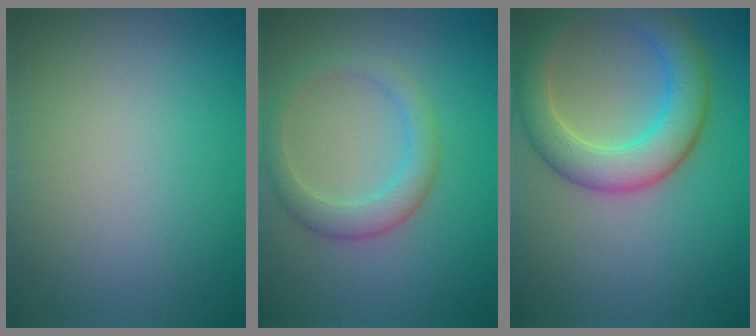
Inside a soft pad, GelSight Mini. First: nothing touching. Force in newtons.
{"total": 3.0, "press": 3.0, "slide": 0.0}
{"total": 6.1, "press": 6.1, "slide": 0.2}